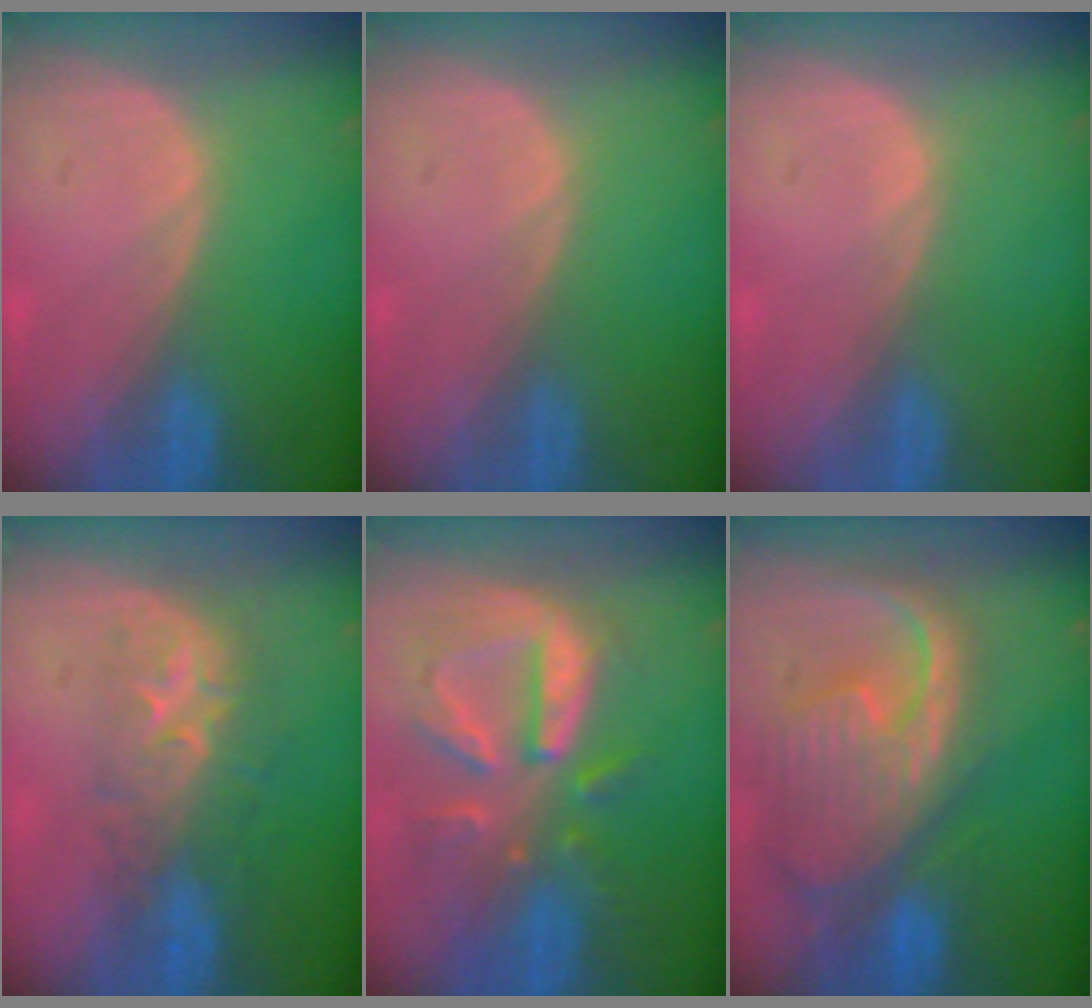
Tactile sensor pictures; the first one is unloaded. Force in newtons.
{"total": 0.0}
{"total": 0.6, "press": 0.1, "slide": 0.6}
{"total": 8.1, "press": 7.7, "slide": 2.5}
{"total": 10.3, "press": 9.2, "slide": 4.6}
{"total": 12.5, "press": 10.7, "slide": 6.5}